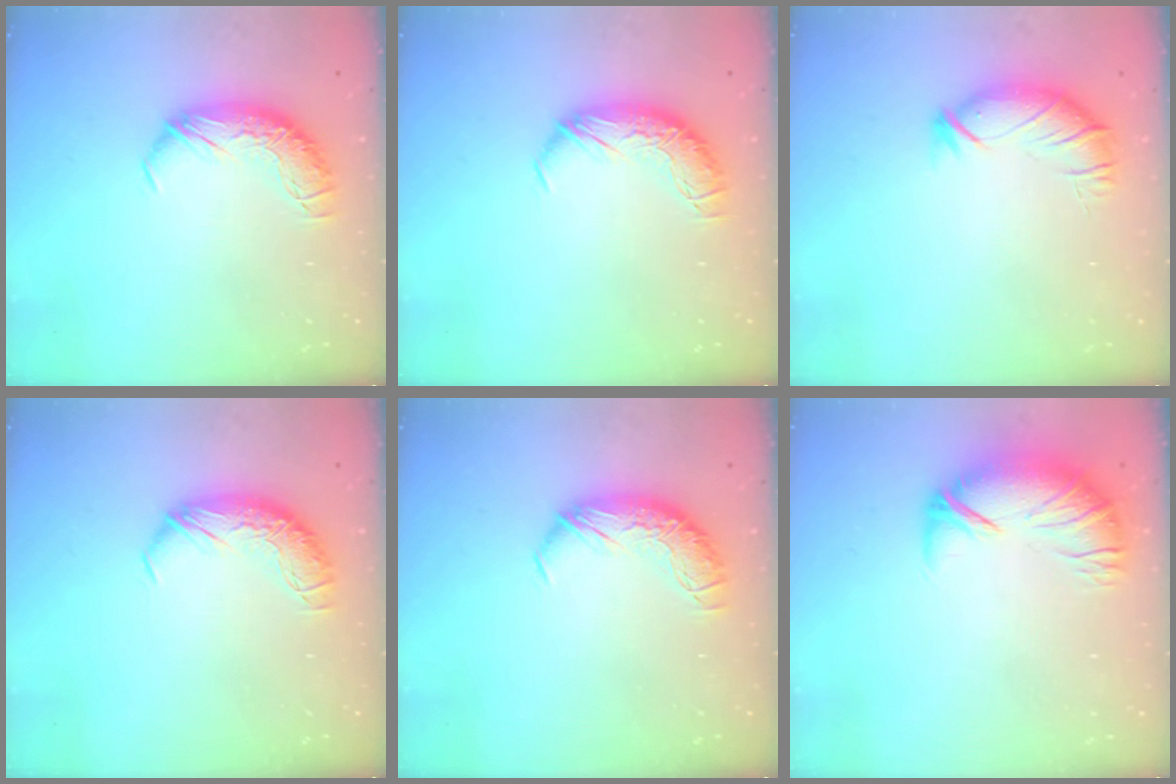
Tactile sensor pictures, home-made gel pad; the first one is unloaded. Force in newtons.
{"total": 0.0}
{"total": 3.2, "press": 2.5, "slide": 1.9}
{"total": 0.0}
{"total": 0.0}
{"total": 2.7, "press": 1.5, "slide": 2.2}